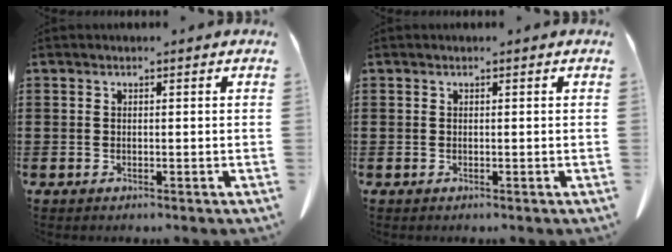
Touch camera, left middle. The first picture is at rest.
{"total": 0.0}